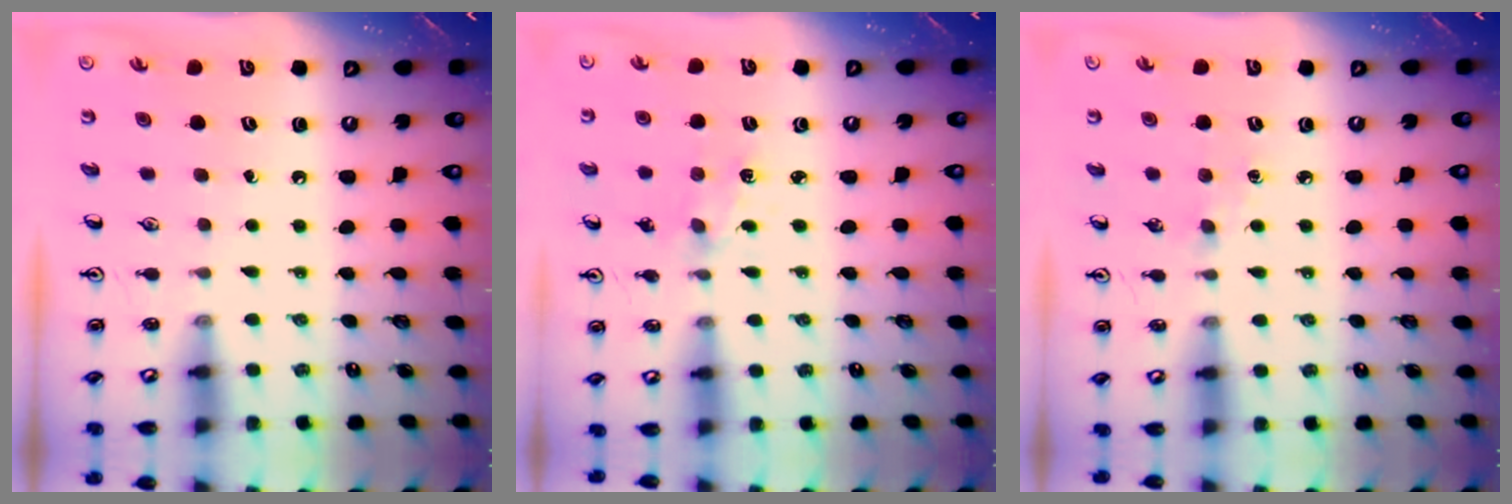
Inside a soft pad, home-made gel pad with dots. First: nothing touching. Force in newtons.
{"total": 2.0, "press": 2.0, "slide": 0.3}
{"total": 3.1, "press": 3.1, "slide": 0.5}